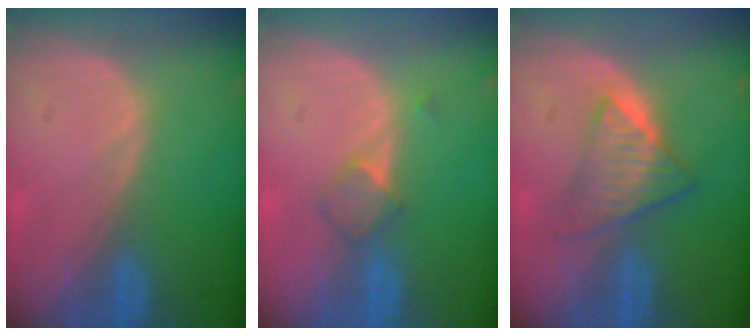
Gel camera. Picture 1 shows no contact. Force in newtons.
{"total": 3.0, "press": 2.7, "slide": 1.2}
{"total": 6.3, "press": 5.5, "slide": 3.0}